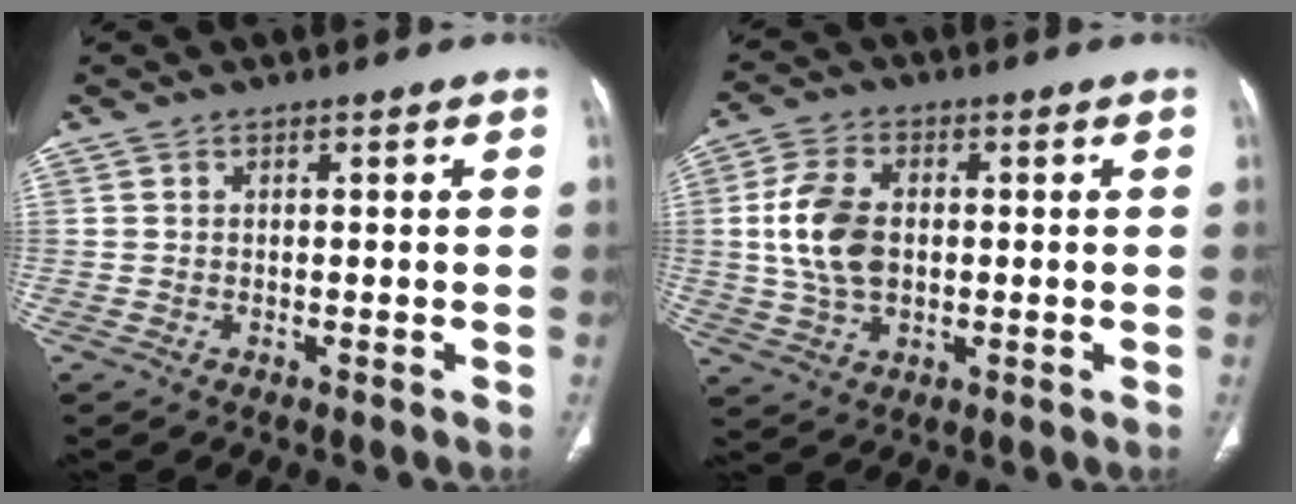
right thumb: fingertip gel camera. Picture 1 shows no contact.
{"total": 10.4, "force": [0.6, 6.7, 7.9], "torque": [-0.159, 0.007, 0.015]}